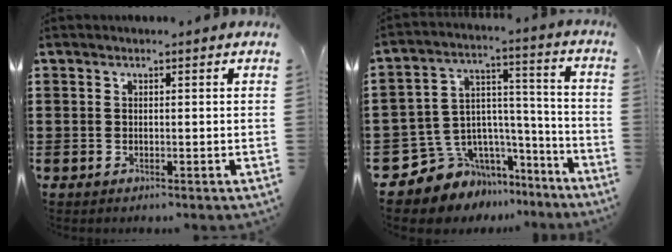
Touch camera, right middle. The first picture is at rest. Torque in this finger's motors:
{"motor_torque": [2.14, 0.00, 0.12, 0.02]}